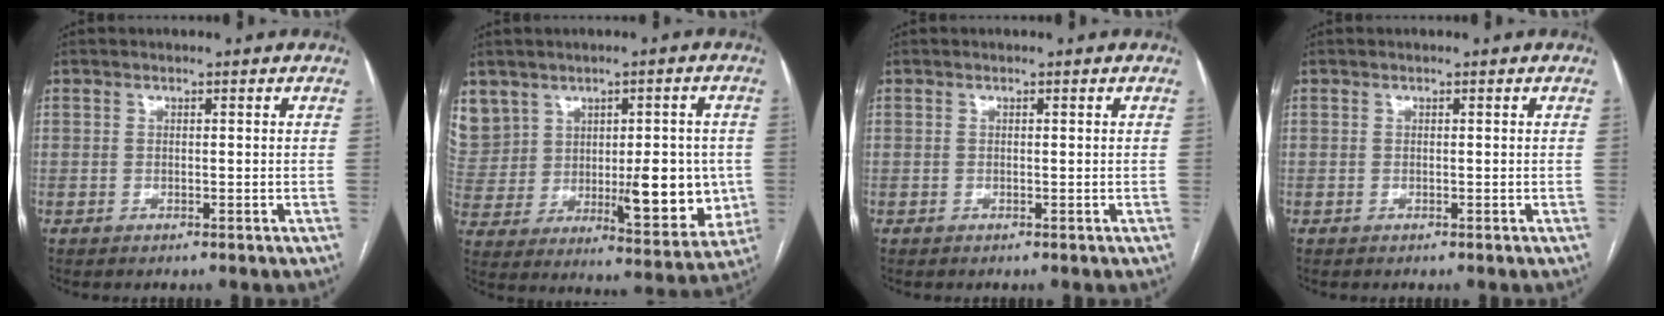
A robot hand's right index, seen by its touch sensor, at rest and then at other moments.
{"total": 18.5, "force": [3.9, 12.2, 13.4], "torque": [-0.244, 0.025, 0.106]}
{"total": 0.0}
{"total": 0.0}